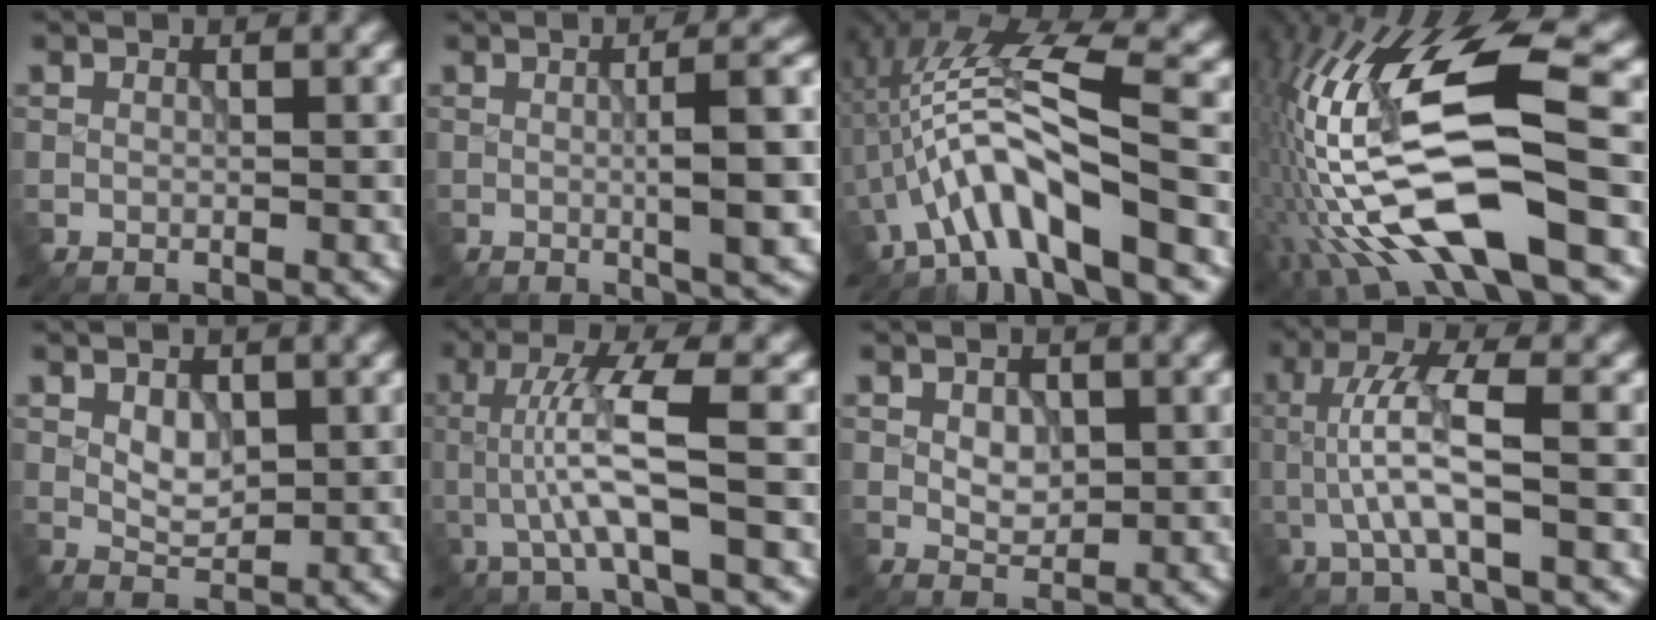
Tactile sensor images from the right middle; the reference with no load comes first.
{"total": 7.7, "force": [0.0, 1.9, 7.4], "torque": [-0.088, 0.005, 0.003]}
{"total": 8.0, "force": [-2.8, 1.9, 7.3], "torque": [-0.130, 0.019, -0.053]}
{"total": 14.5, "force": [-2.7, 4.3, 13.6], "torque": [-0.264, 0.016, -0.046]}
{"total": 2.1, "force": [0.5, 1.4, 1.5], "torque": [-0.025, -0.003, 0.013]}
{"total": 5.5, "force": [-0.7, 0.7, 5.4], "torque": [-0.109, 0.013, -0.012]}
{"total": 2.1, "force": [0.4, 1.5, 1.4], "torque": [-0.022, -0.002, 0.007]}
{"total": 5.5, "force": [-0.6, 1.3, 5.3], "torque": [-0.107, 0.012, -0.014]}